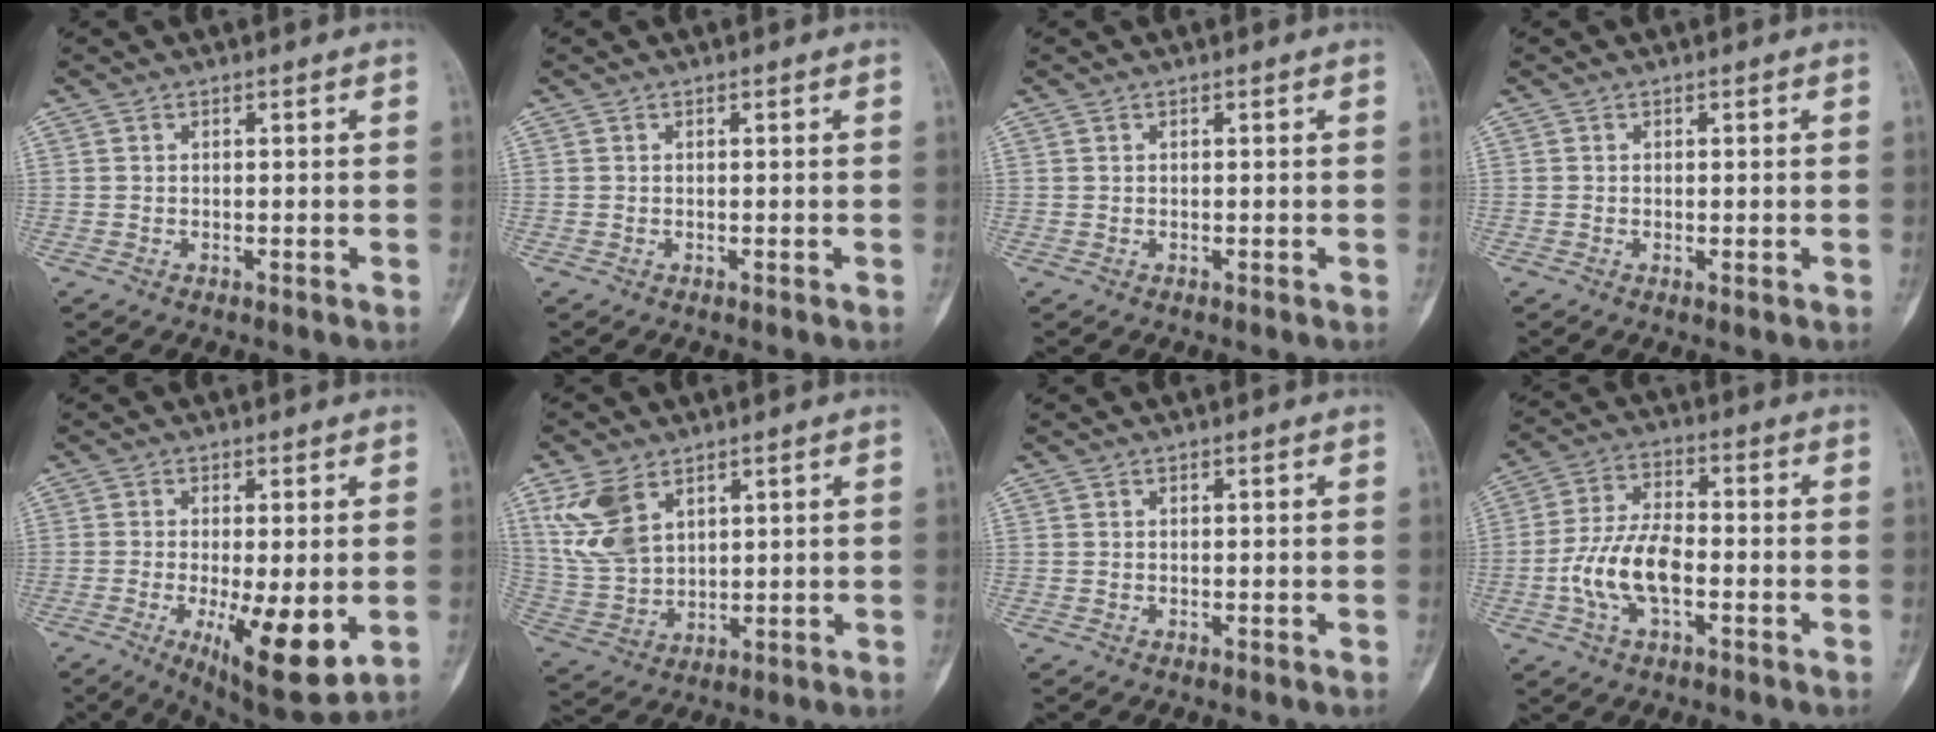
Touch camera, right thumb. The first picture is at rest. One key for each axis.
{"total": 0.0}
{"total": 0.0}
{"total": 0.5, "fx": 0.0, "fy": 0.2, "fz": 0.5, "tx": -0.007, "ty": -0.002, "tz": -0.002}
{"total": 12.7, "fx": -3.0, "fy": 3.8, "fz": 11.7, "tx": -0.179, "ty": -0.027, "tz": -0.038}
{"total": 10.7, "fx": 5.4, "fy": 6.5, "fz": 6.6, "tx": -0.131, "ty": -0.016, "tz": 0.123}
{"total": 0.0}
{"total": 10.9, "fx": -2.7, "fy": 5.3, "fz": 9.1, "tx": -0.183, "ty": 0.026, "tz": -0.056}